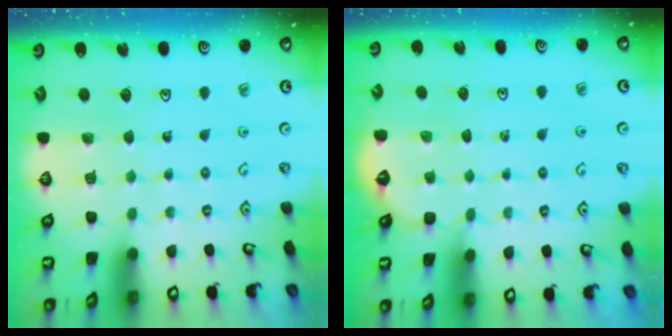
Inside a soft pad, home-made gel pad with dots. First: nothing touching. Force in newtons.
{"total": 1.6, "press": 1.5, "slide": 0.5}